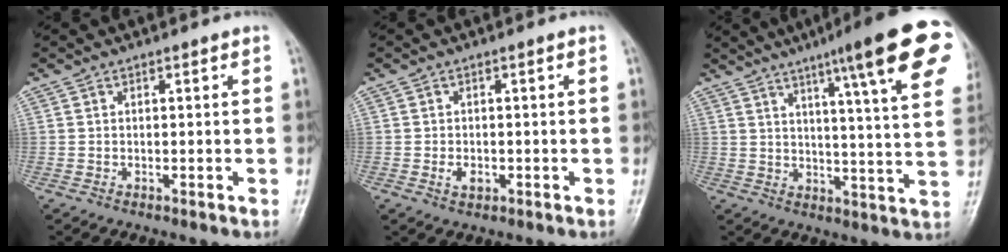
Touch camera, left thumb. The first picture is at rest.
{"total": 2.2, "force": [-0.7, 1.4, 1.6], "torque": [-0.026, 0.004, -0.009]}
{"total": 21.8, "force": [11.7, 2.6, 18.2], "torque": [-0.234, -0.030, 0.144]}